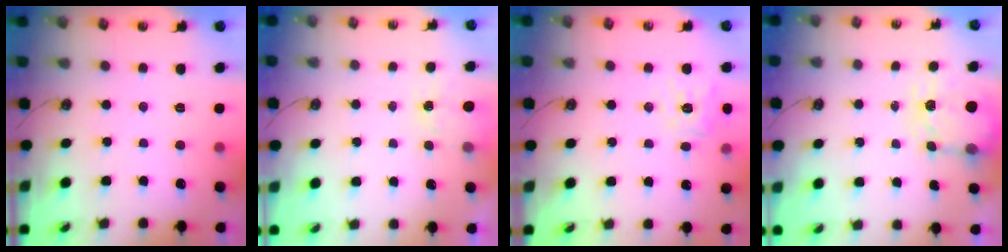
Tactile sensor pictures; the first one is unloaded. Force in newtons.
{"total": 1.7, "press": 1.6, "slide": 0.2}
{"total": 11.4, "press": 11.3, "slide": 1.4}
{"total": 4.0, "press": 3.9, "slide": 0.6}